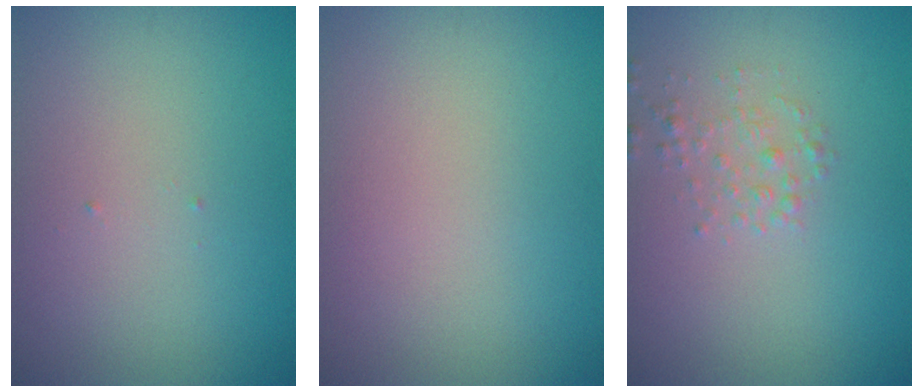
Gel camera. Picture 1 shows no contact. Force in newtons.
{"total": 0.0}
{"total": 1.4, "press": 1.4, "slide": 0.0}